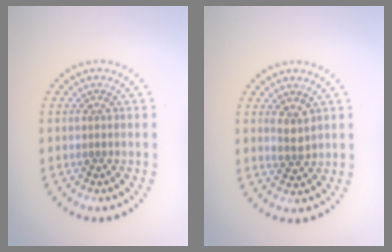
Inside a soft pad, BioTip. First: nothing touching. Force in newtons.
{"total": 1.5, "press": 1.4, "slide": 0.6}